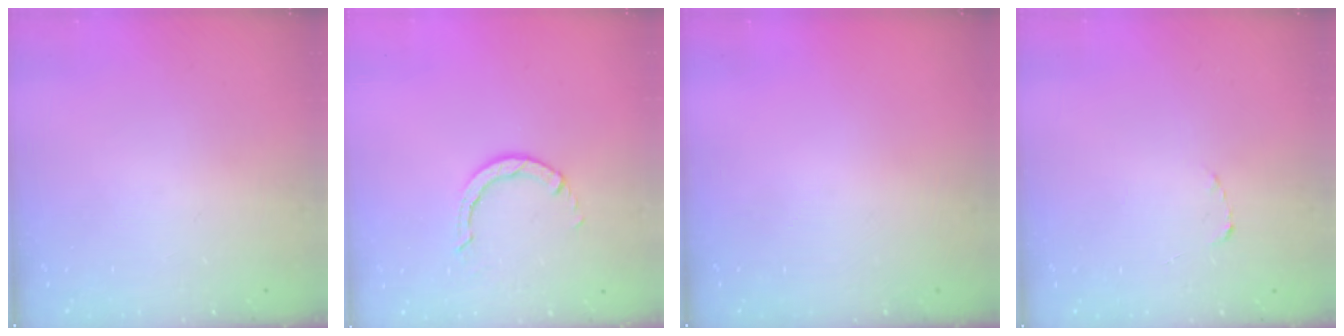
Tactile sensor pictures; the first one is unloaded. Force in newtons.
{"total": 2.8, "press": 2.8, "slide": 0.2}
{"total": 0.0}
{"total": 1.8, "press": 1.7, "slide": 0.3}